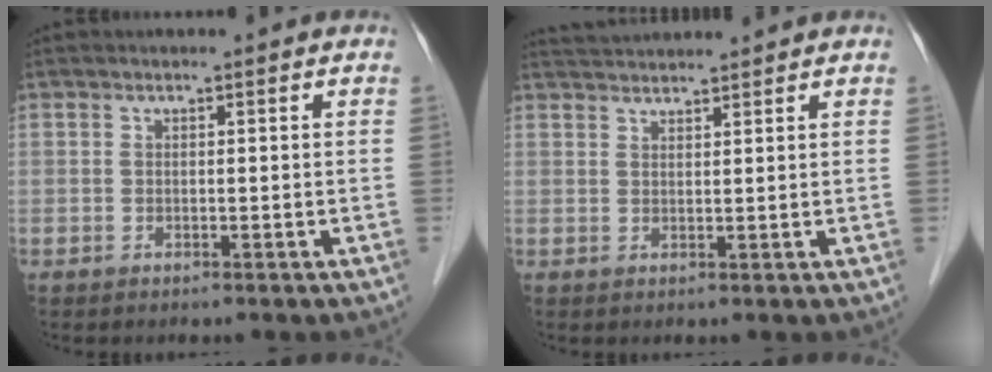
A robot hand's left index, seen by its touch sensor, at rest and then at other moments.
{"total": 5.0, "force": [4.9, -0.2, 1.0], "torque": [-0.020, 0.036, 0.082]}